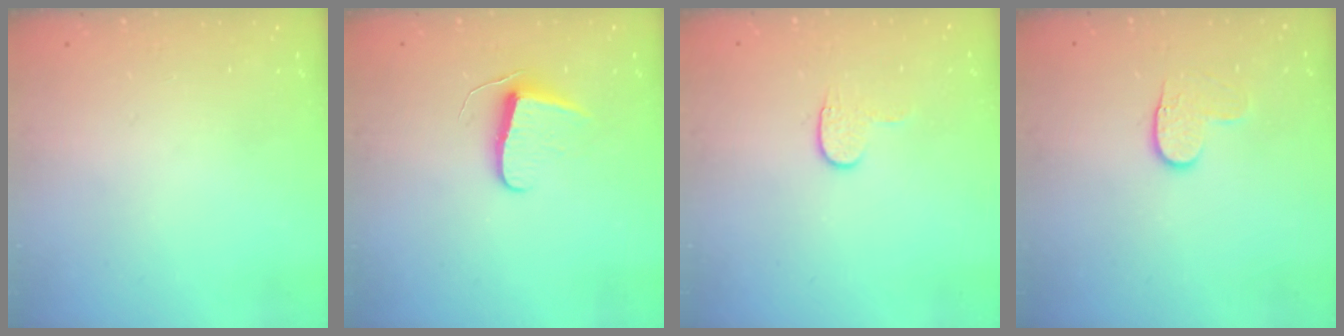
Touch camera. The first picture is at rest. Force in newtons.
{"total": 7.5, "press": 7.4, "slide": 0.6}
{"total": 3.8, "press": 3.8, "slide": 0.4}
{"total": 3.8, "press": 3.8, "slide": 0.4}